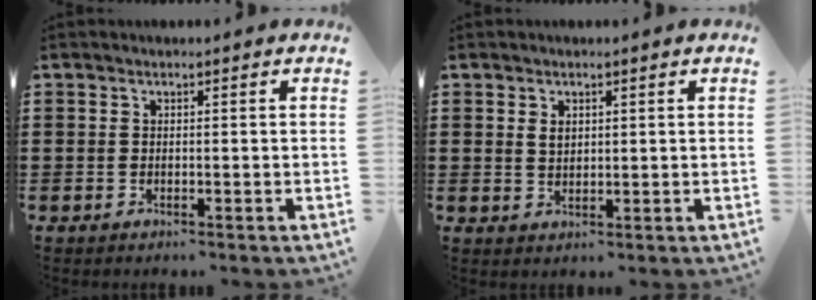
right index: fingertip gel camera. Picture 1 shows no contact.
{"total": 1.7, "force": [0.7, 1.1, 1.1], "torque": [-0.023, 0.004, 0.013]}